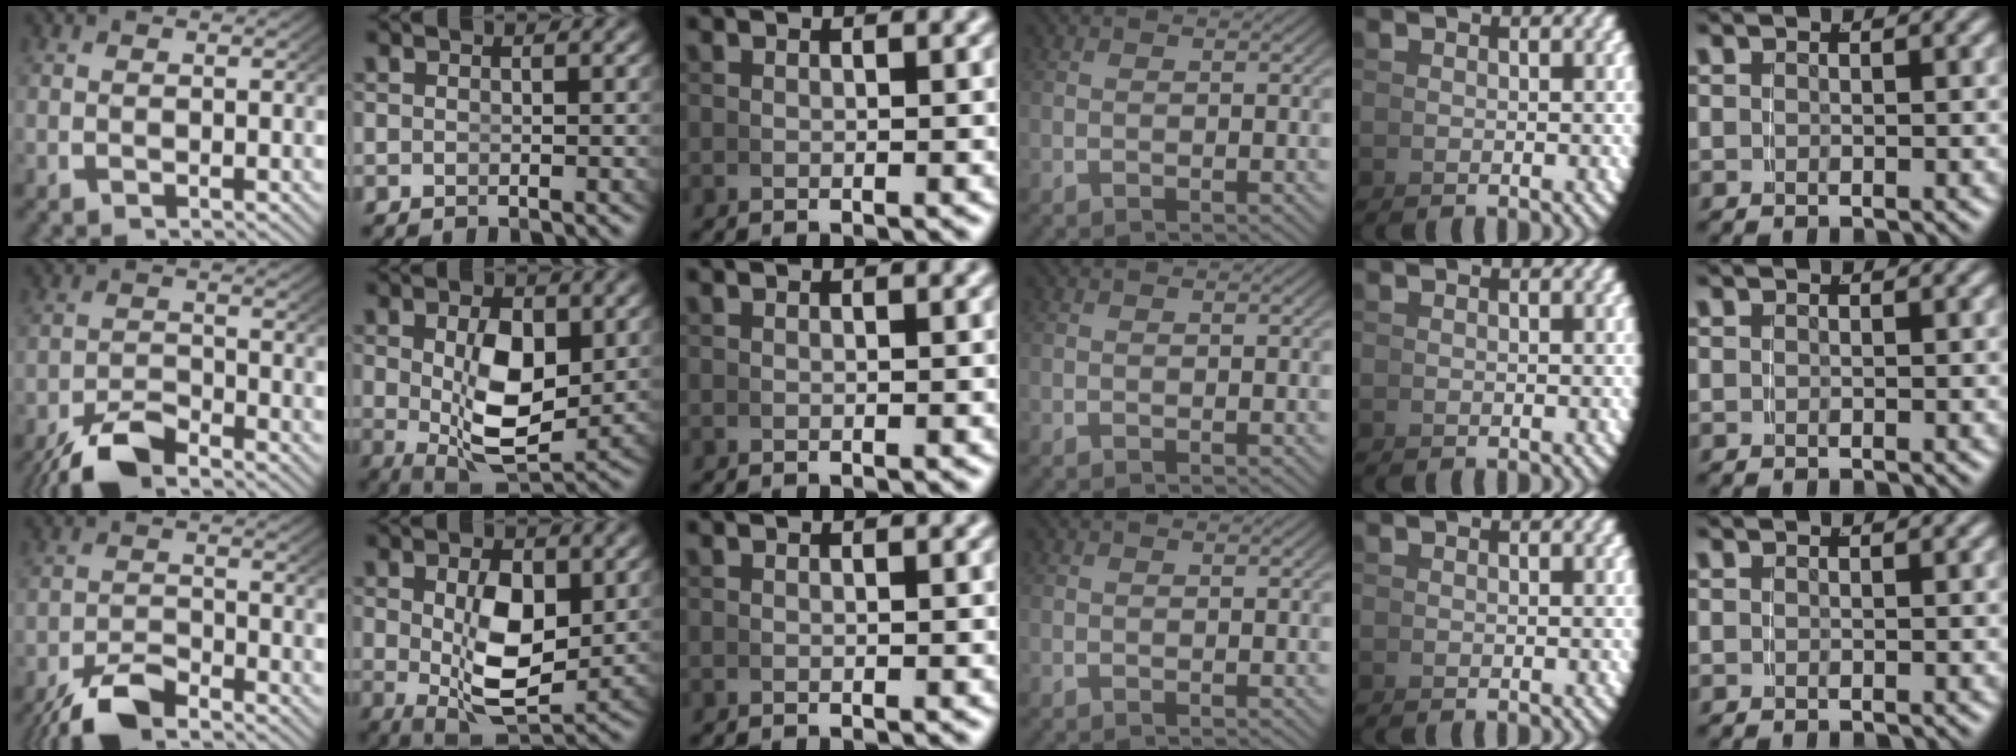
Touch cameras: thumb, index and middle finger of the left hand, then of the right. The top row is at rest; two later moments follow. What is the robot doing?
{"motion": "grasp_and_lifting", "object": "pen"}